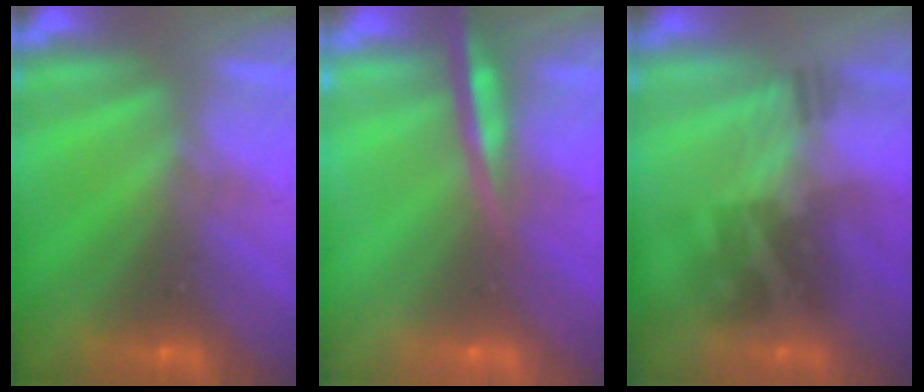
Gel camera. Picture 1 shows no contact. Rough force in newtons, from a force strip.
{"total": 8.4}
{"total": 2.2}